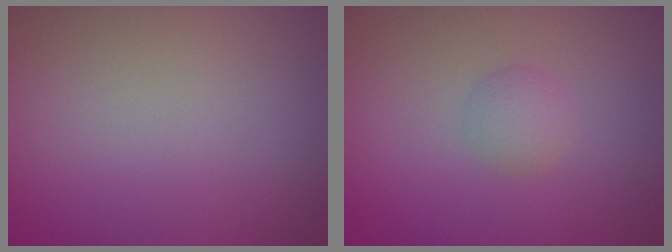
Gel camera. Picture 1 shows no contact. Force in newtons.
{"total": 1.5, "press": 1.5, "slide": 0.1}